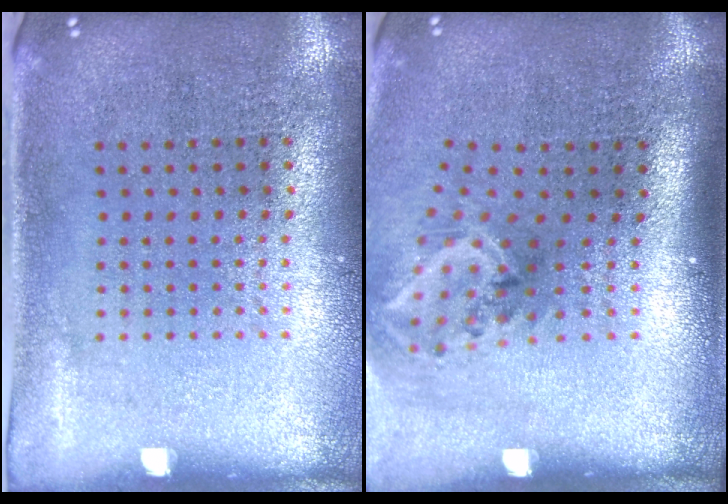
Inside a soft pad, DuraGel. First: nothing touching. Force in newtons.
{"total": 2.1, "press": 1.4, "slide": 1.5}